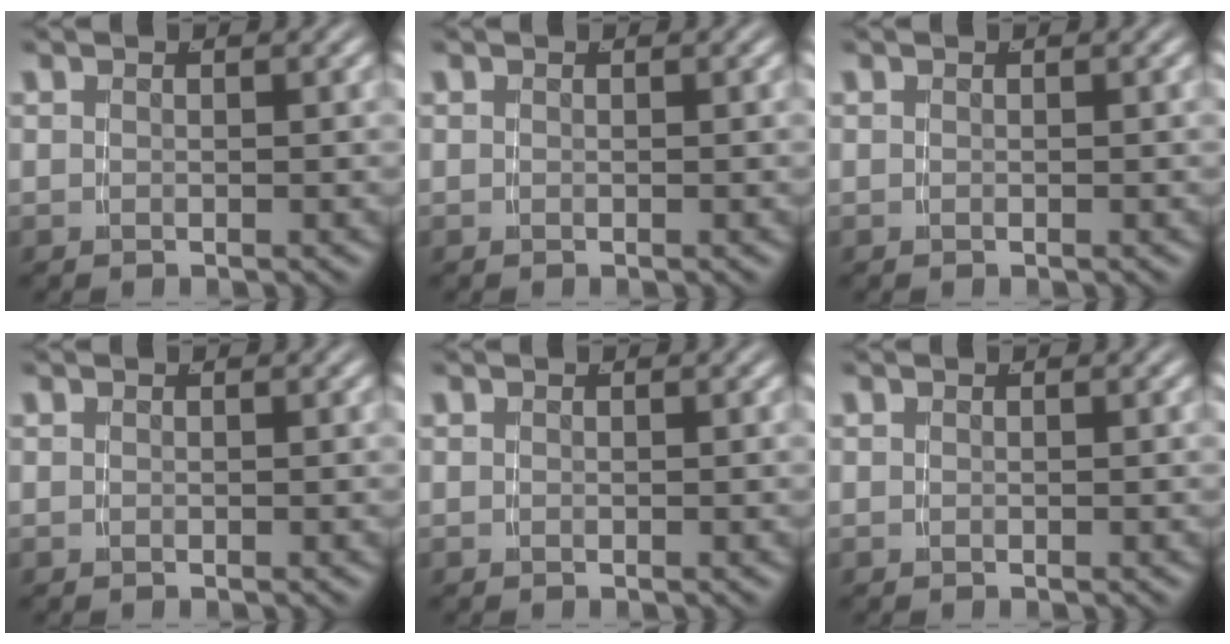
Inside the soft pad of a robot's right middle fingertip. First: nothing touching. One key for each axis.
{"total": 0.0}
{"total": 0.0}
{"total": 0.0}
{"total": 0.0}
{"total": 0.0}